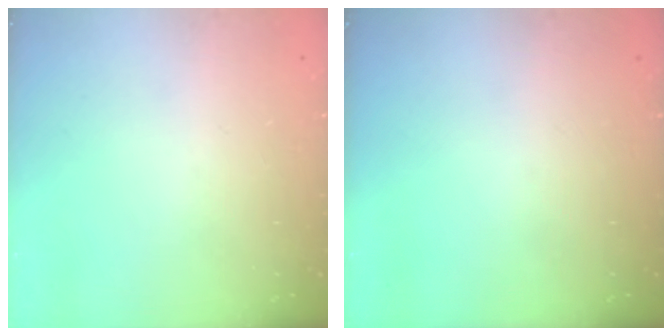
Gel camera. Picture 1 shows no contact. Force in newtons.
{"total": 0.0}